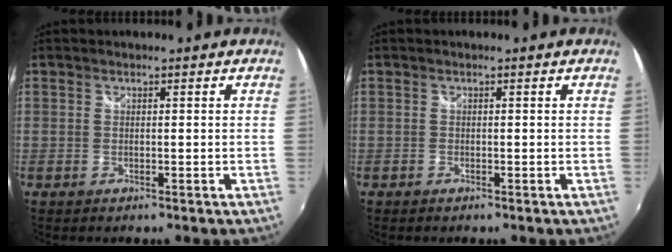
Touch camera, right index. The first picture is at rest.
{"total": 0.6, "force": [-0.5, 0.3, 0.1], "torque": [-0.003, -0.003, -0.010]}